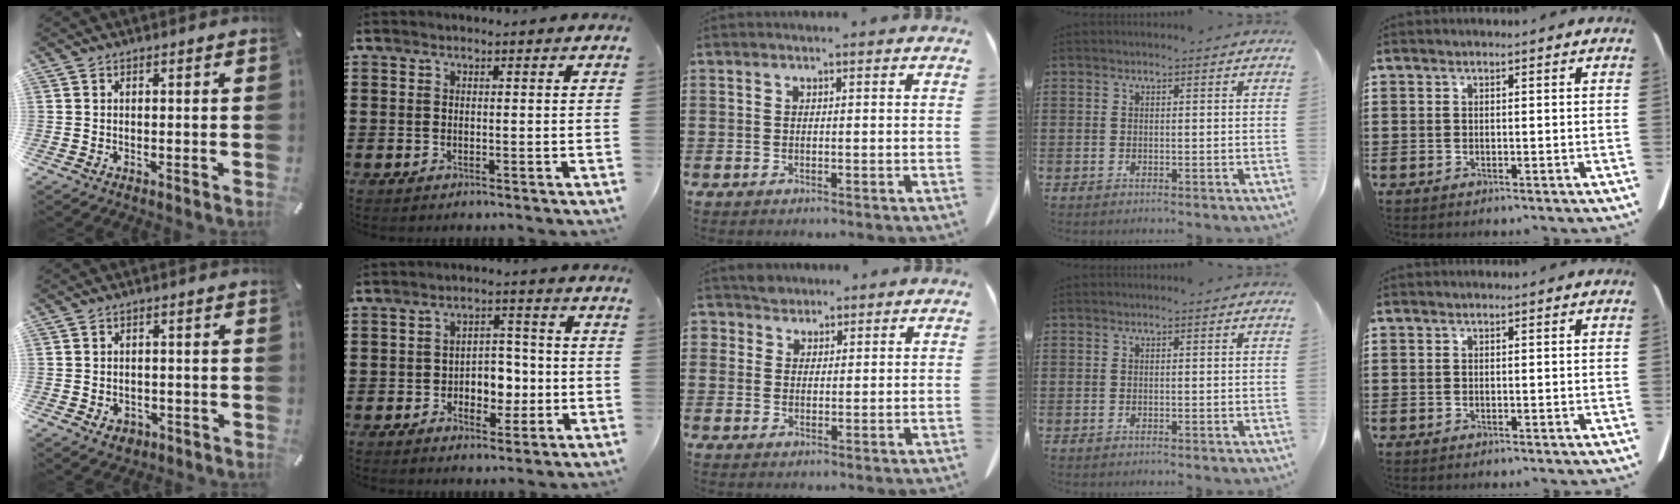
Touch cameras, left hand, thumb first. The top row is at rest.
{"thumb": {"total": 3.1, "force": [-1.1, 2.6, 1.3], "torque": [-0.014, 0.001, -0.022]}, "index": {"total": 4.8, "force": [-1.2, 3.8, 2.7], "torque": [-0.053, 0.008, -0.027]}, "middle": {"total": 2.8, "force": [2.4, 1.5, 0.0], "torque": [-0.010, 0.008, 0.048]}}